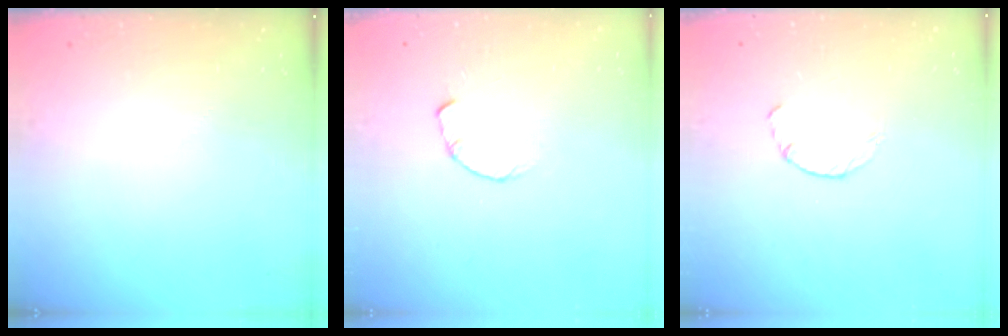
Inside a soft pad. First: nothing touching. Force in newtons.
{"total": 0.8, "press": 0.8, "slide": 0.2}
{"total": 1.8, "press": 1.7, "slide": 0.3}